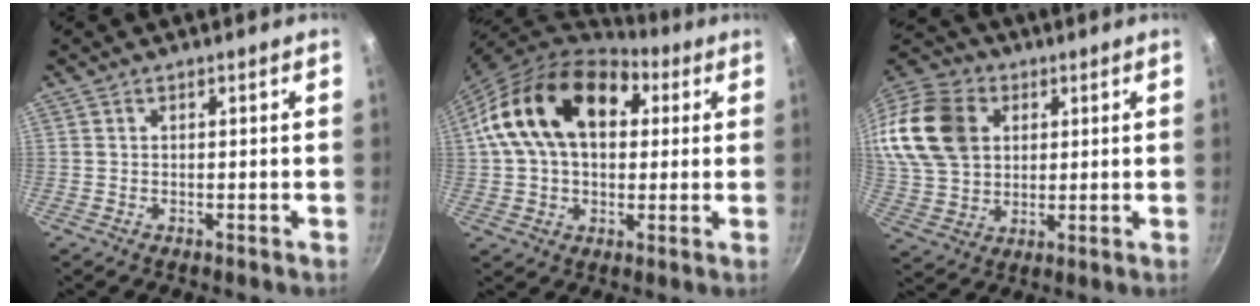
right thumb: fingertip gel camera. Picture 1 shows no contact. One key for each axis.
{"total": 20.1, "fx": 5.0, "fy": 13.4, "fz": 14.1, "tx": -0.220, "ty": 0.026, "tz": 0.071}
{"total": 22.9, "fx": 6.6, "fy": 17.5, "fz": 13.3, "tx": -0.282, "ty": 0.022, "tz": 0.126}